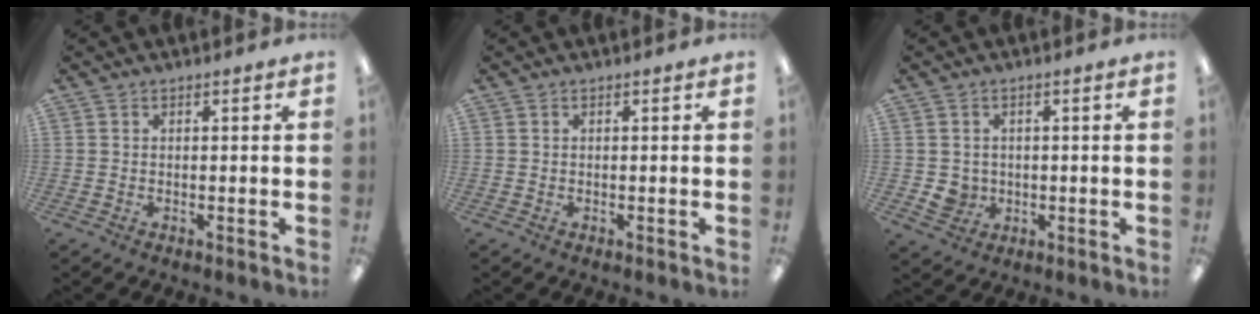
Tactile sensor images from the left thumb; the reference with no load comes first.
{"total": 0.0}
{"total": 3.9, "force": [-0.3, 3.7, 1.0], "torque": [-0.013, 0.004, -0.003]}